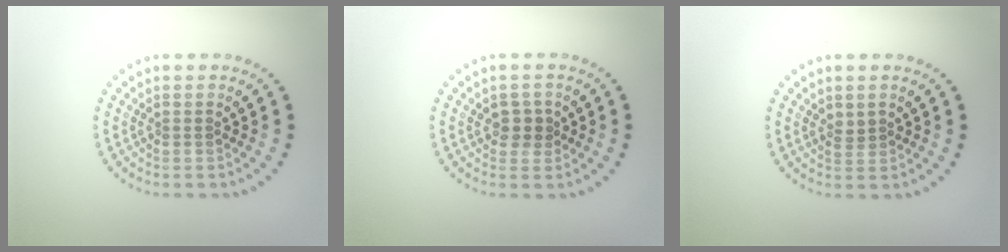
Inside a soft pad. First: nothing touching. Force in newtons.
{"total": 1.5, "press": 1.4, "slide": 0.6}
{"total": 1.2, "press": 1.1, "slide": 0.5}